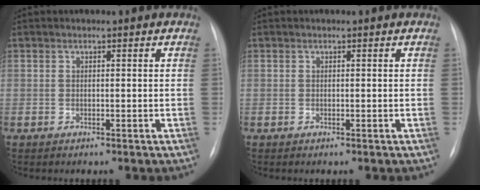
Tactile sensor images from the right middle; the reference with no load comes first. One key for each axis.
{"total": 0.0}